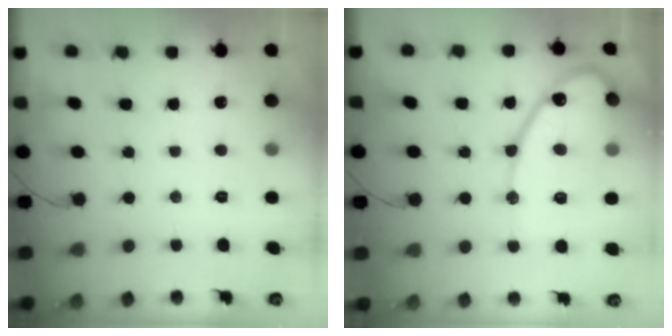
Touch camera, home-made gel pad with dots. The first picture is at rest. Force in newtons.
{"total": 15.4, "press": 15.3, "slide": 1.3}